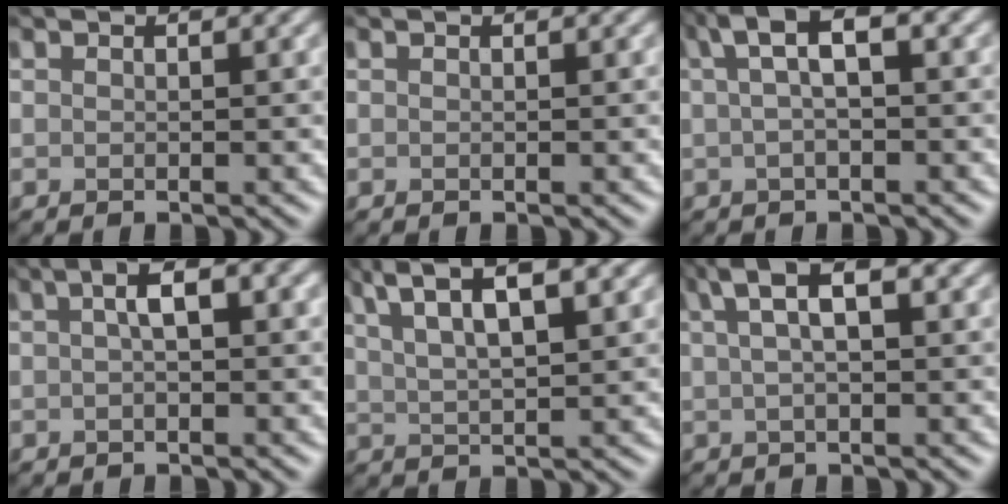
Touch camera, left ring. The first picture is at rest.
{"total": 0.0}
{"total": 4.3, "force": [1.3, 1.3, 3.9], "torque": [-0.067, 0.019, 0.016]}
{"total": 2.5, "force": [0.2, 0.5, 2.4], "torque": [-0.043, 0.008, 0.000]}
{"total": 6.3, "force": [3.9, 1.5, 4.7], "torque": [-0.088, 0.016, 0.072]}
{"total": 4.0, "force": [1.6, 1.0, 3.5], "torque": [-0.060, 0.012, 0.024]}